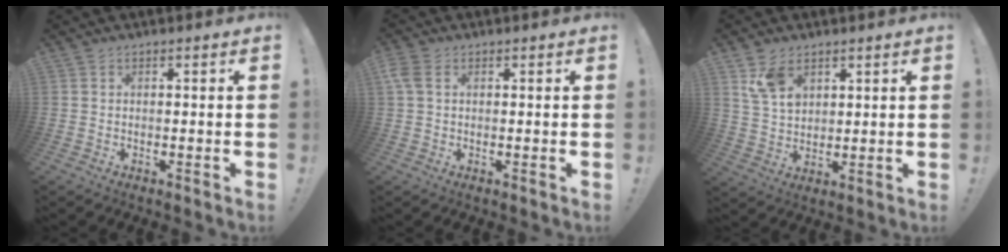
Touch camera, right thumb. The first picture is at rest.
{"total": 3.7, "force": [1.2, 2.4, 2.6], "torque": [-0.065, 0.007, 0.025]}
{"total": 8.2, "force": [4.8, 5.2, 4.1], "torque": [-0.075, -0.014, 0.094]}